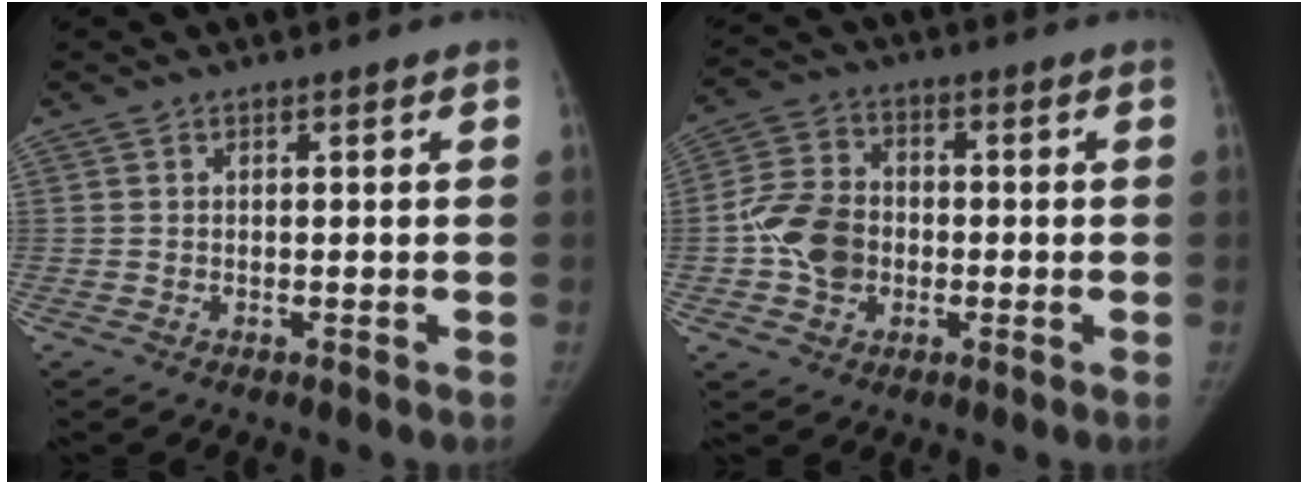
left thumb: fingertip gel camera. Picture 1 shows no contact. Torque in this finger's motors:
{"motor_torque": [0.95, 1.60, 0.00, 0.05, 0.21]}